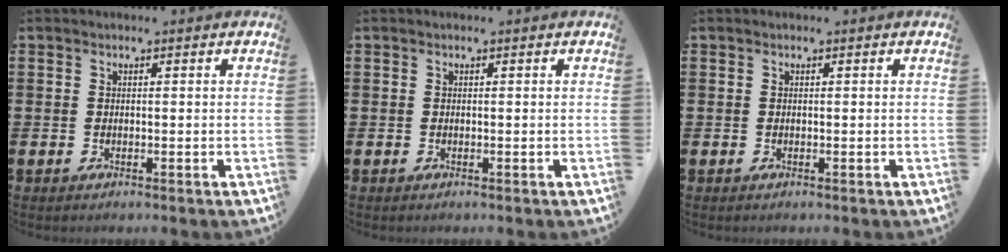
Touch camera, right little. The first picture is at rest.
{"total": 0.0}
{"total": 0.0}